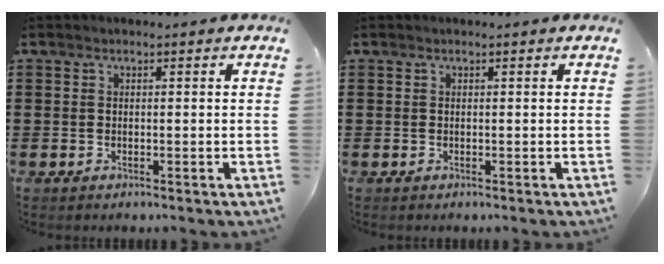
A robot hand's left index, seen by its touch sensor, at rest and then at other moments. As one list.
[{"total": 0.0}]